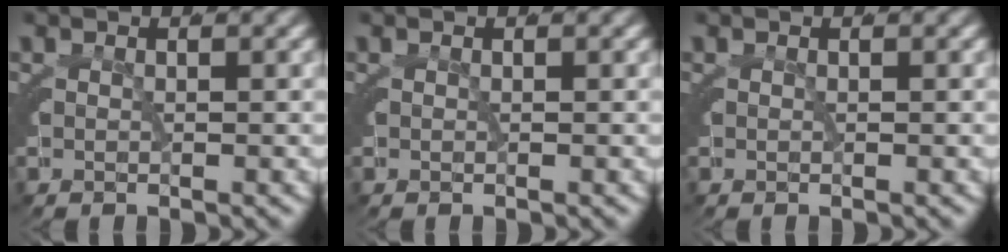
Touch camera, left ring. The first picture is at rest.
{"total": 0.0}
{"total": 0.0}